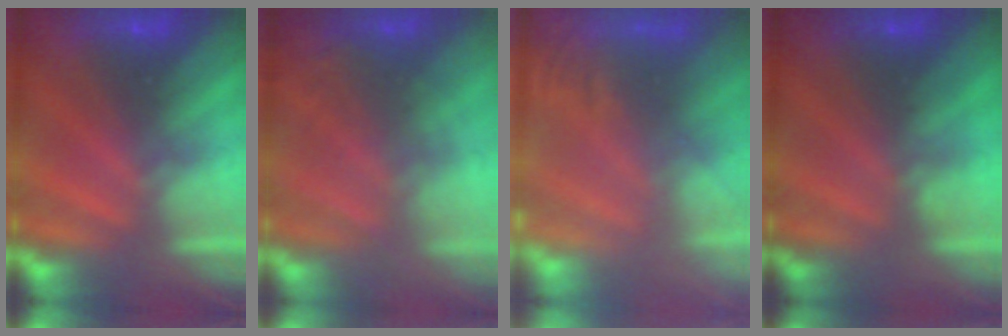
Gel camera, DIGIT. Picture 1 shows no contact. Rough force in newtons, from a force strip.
{"total": 7.5}
{"total": 5.6}
{"total": 4.2}